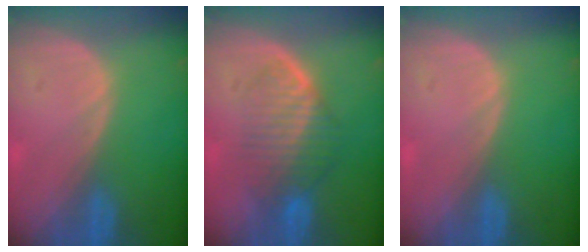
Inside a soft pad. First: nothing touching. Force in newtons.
{"total": 6.7, "press": 6.4, "slide": 2.0}
{"total": 0.0}